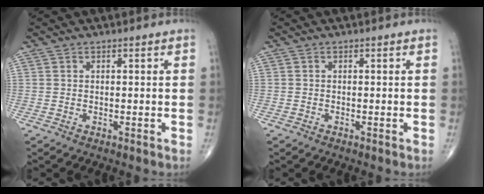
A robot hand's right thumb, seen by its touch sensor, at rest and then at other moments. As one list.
[{"total": 0.0}]